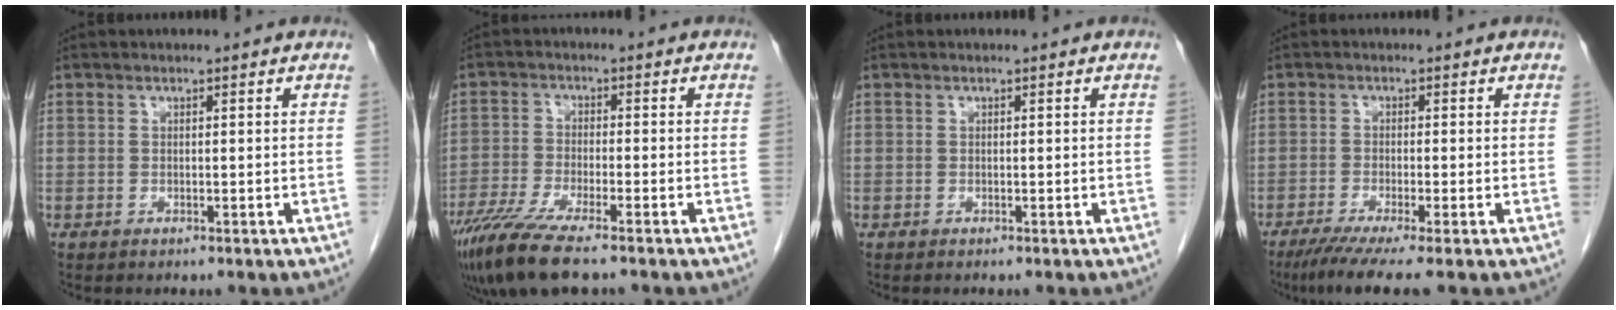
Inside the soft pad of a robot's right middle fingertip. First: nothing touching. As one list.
[{"total": 9.6, "force": [-7.2, 1.0, 6.4], "torque": [-0.119, -0.023, -0.125]}, {"total": 0.0}, {"total": 6.3, "force": [-4.5, -0.6, 4.4], "torque": [-0.068, -0.019, -0.077]}]